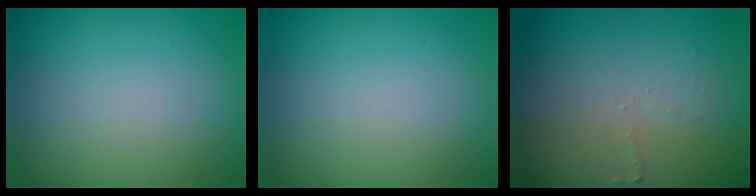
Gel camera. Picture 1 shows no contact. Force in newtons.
{"total": 0.0}
{"total": 0.9, "press": 0.8, "slide": 0.3}